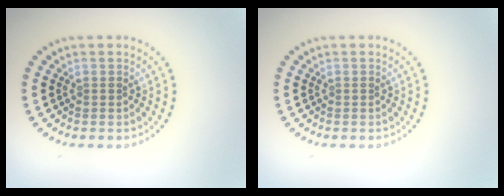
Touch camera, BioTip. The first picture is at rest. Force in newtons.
{"total": 0.0}